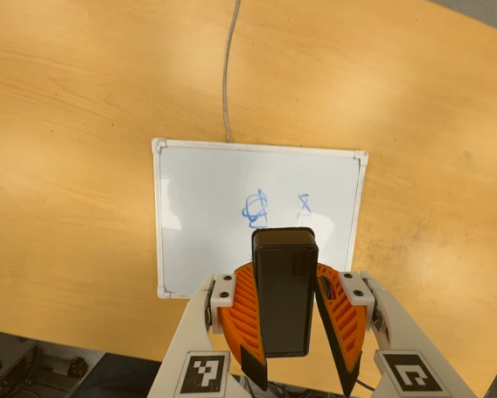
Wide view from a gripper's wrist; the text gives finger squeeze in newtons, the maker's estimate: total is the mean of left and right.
{"total": 7.9, "left": 8.0, "right": 7.7}